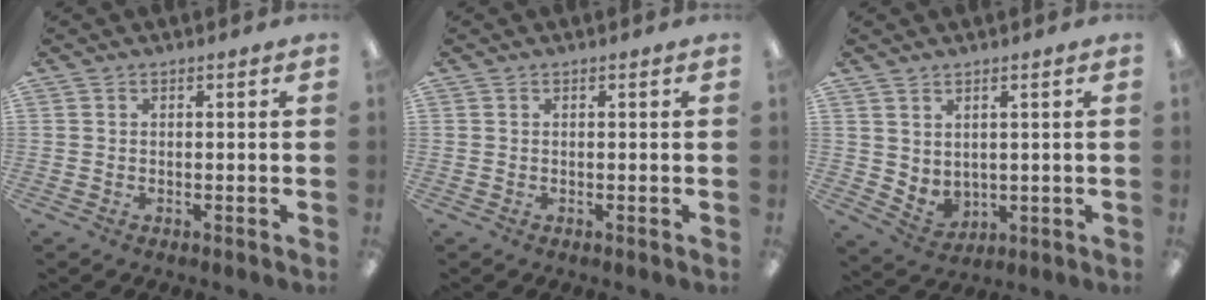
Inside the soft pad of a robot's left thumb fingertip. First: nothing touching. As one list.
[{"total": 0.0}, {"total": 3.8, "force": [2.7, 2.5, 1.0], "torque": [-0.019, -0.019, 0.053]}]